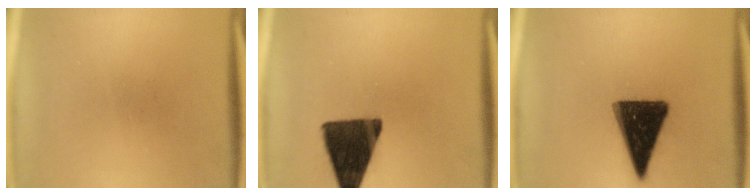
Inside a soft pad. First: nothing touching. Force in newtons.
{"total": 14.7}
{"total": 15.2}